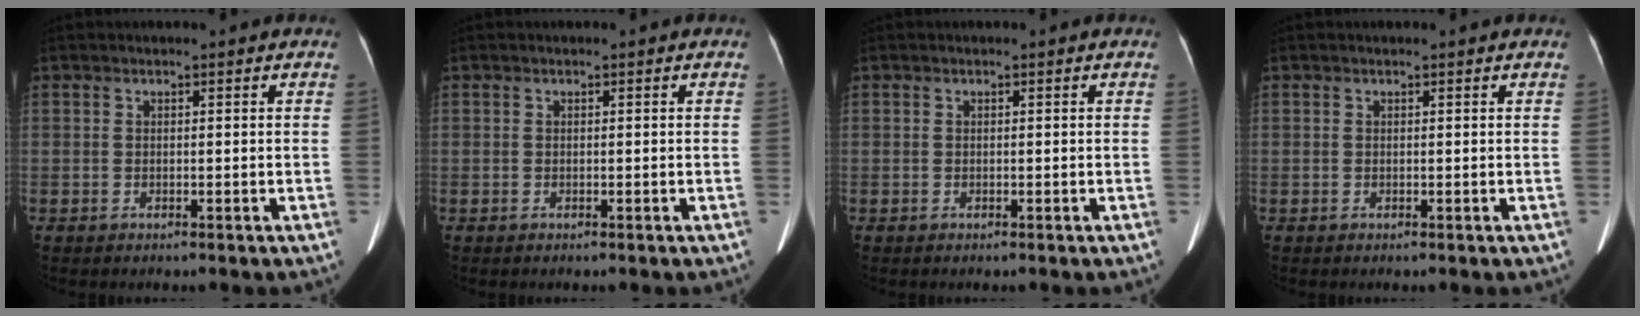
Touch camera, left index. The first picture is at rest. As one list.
[{"total": 0.0}, {"total": 0.0}, {"total": 0.8, "force": [0.7, 0.1, 0.3], "torque": [-0.005, 0.009, 0.009]}]